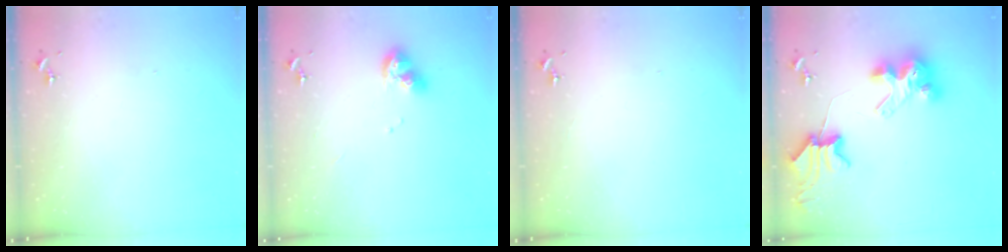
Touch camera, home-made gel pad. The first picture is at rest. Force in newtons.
{"total": 11.7, "press": 11.6, "slide": 1.4}
{"total": 0.0}
{"total": 10.8, "press": 10.7, "slide": 1.5}